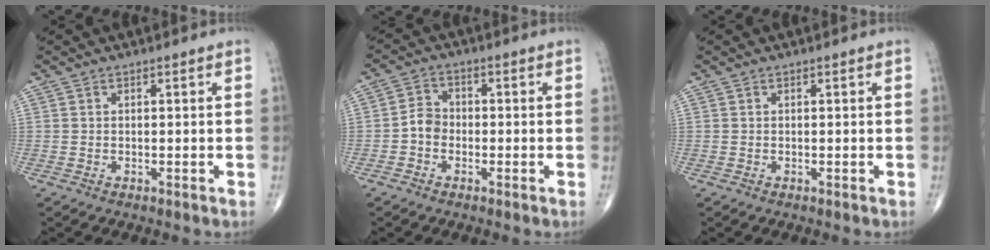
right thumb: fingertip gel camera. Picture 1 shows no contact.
{"total": 3.7, "force": [-1.2, 3.0, 1.8], "torque": [-0.019, 0.015, -0.032]}
{"total": 0.0}